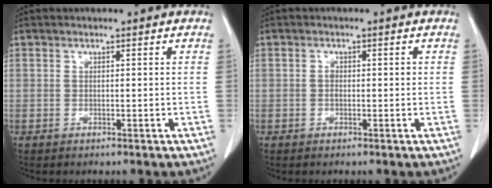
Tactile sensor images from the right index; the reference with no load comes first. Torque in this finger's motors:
{"motor_torque": [0.28, 0.02, 0.02, 0.03]}